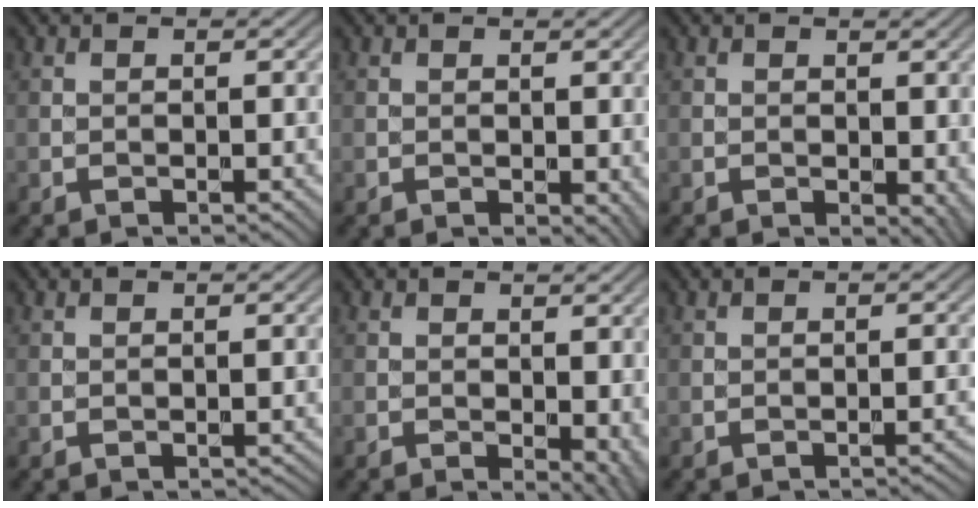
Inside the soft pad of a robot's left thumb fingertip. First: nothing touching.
{"total": 1.5, "force": [0.0, 1.0, 1.1], "torque": [-0.008, -0.004, 0.003]}
{"total": 2.4, "force": [0.0, 1.5, 1.8], "torque": [-0.015, -0.004, 0.002]}
{"total": 0.0}
{"total": 3.9, "force": [-0.3, 2.2, 3.2], "torque": [-0.035, -0.007, 0.000]}
{"total": 0.8, "force": [-0.5, 0.0, 0.6], "torque": [-0.004, 0.006, -0.010]}